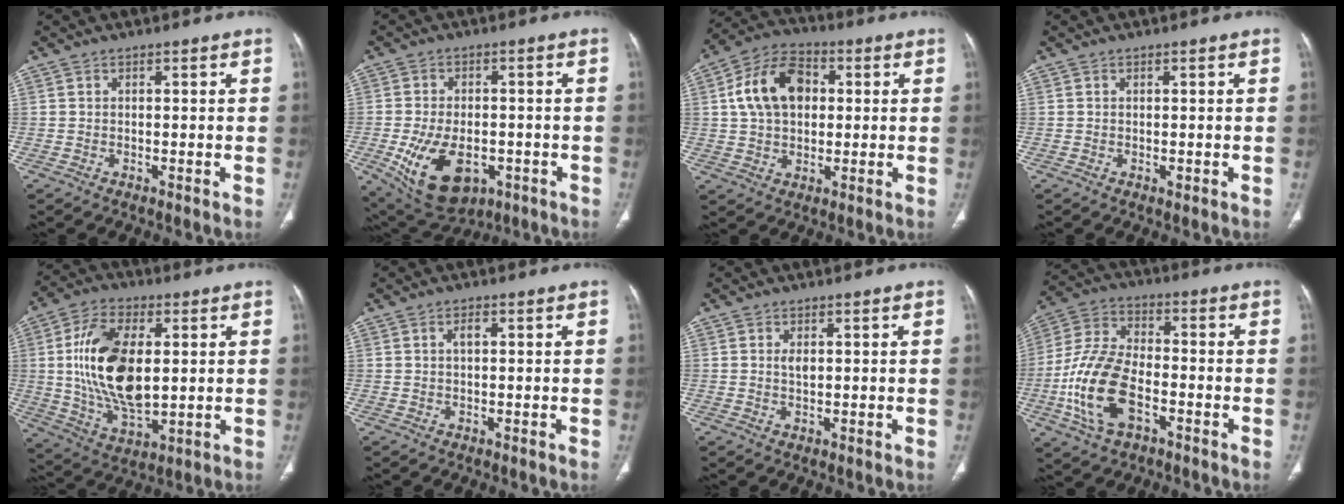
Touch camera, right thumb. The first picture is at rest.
{"total": 14.6, "force": [-4.7, 9.0, 10.5], "torque": [-0.174, 0.004, -0.054]}
{"total": 13.1, "force": [2.3, 9.1, 9.2], "torque": [-0.146, 0.017, 0.033]}
{"total": 0.7, "force": [0.0, 0.4, 0.5], "torque": [-0.007, -0.003, 0.003]}
{"total": 18.3, "force": [2.1, 9.6, 15.4], "torque": [-0.284, -0.010, 0.045]}
{"total": 1.7, "force": [0.4, 0.8, 1.5], "torque": [-0.029, 0.004, 0.007]}
{"total": 1.7, "force": [0.4, 0.9, 1.4], "torque": [-0.024, -0.002, 0.009]}
{"total": 15.5, "force": [-5.0, 8.6, 12.0], "torque": [-0.248, 0.024, -0.097]}